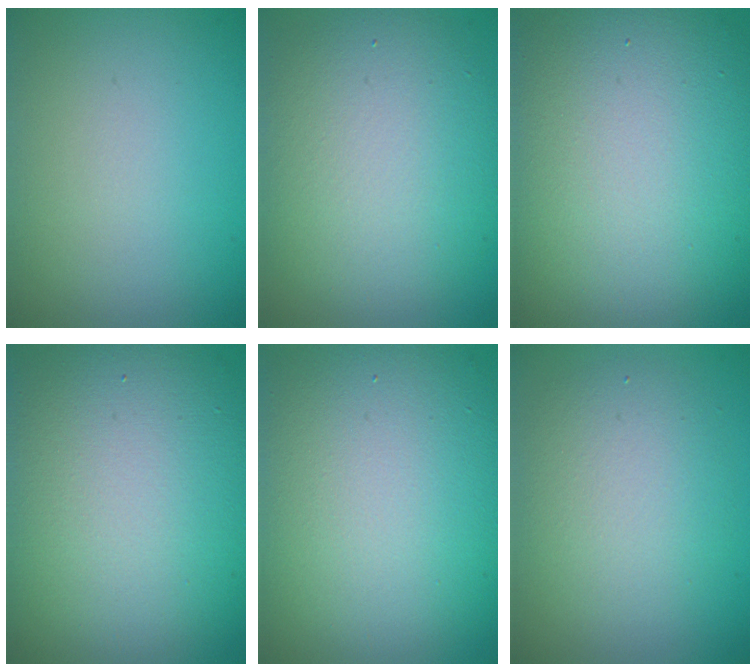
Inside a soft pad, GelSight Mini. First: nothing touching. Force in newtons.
{"total": 8.6, "press": 8.6, "slide": 0.3}
{"total": 13.6, "press": 13.6, "slide": 0.9}
{"total": 12.4, "press": 12.4, "slide": 1.0}
{"total": 12.1, "press": 12.1, "slide": 0.5}
{"total": 4.0, "press": 4.0, "slide": 0.3}